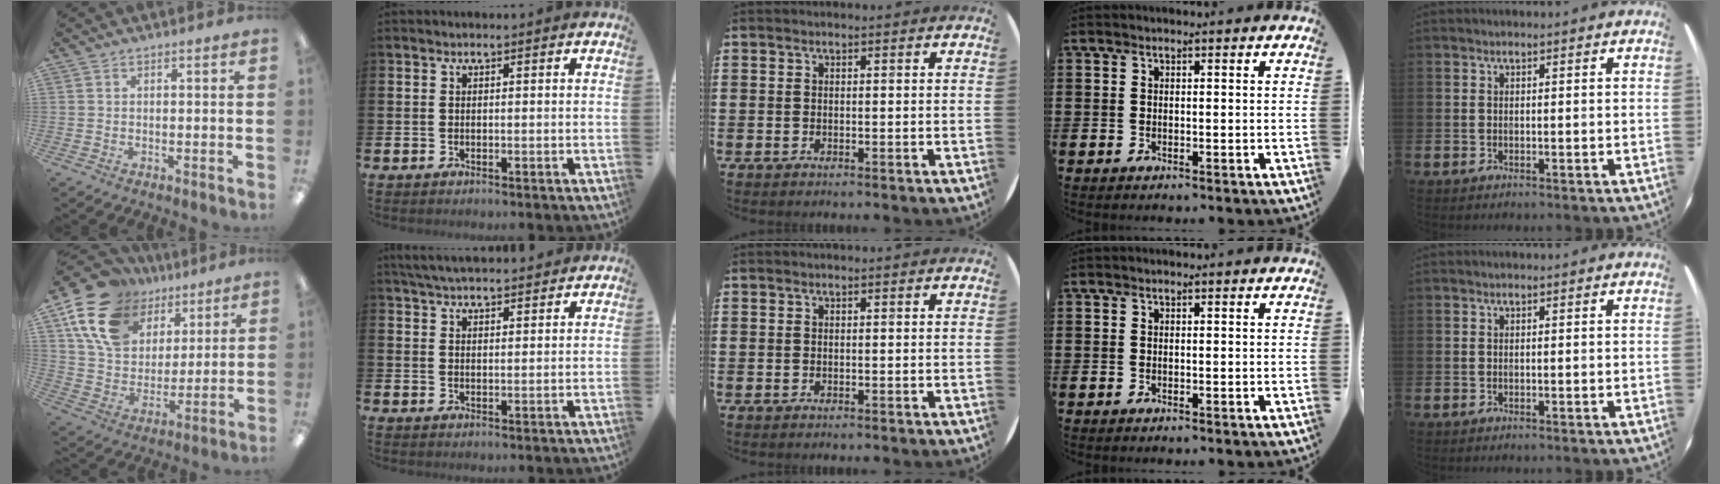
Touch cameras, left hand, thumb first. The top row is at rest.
{"thumb": {"total": 18.3, "force": [10.3, 12.3, 8.7], "torque": [-0.168, -0.039, 0.198]}, "index": {"total": 4.5, "force": [4.4, 0.6, 0.9], "torque": [-0.032, -0.011, 0.084]}}